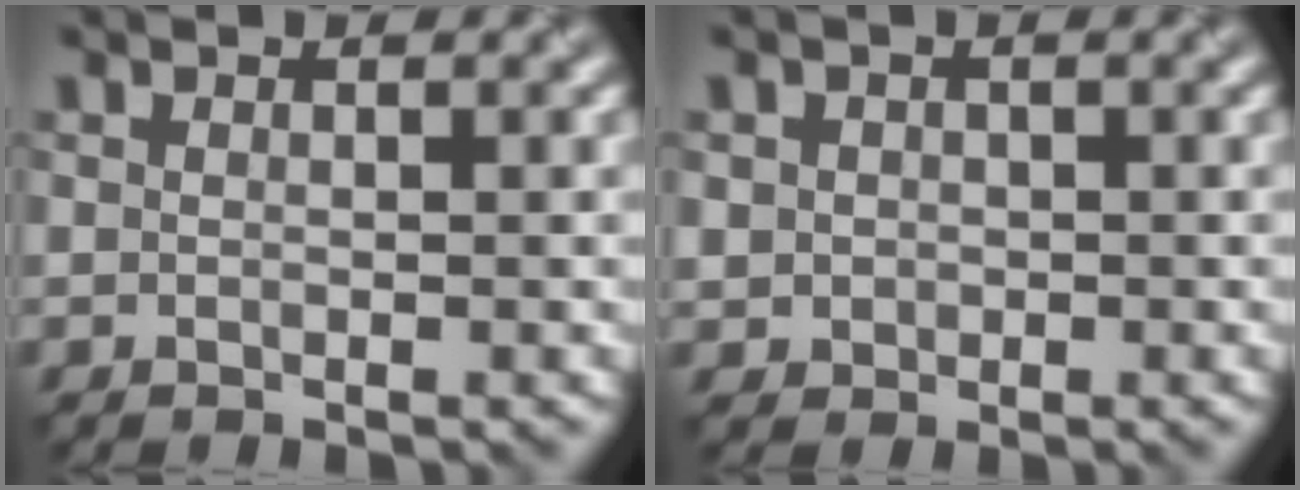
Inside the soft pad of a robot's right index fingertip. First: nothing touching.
{"total": 1.3, "force": [0.1, 1.3, 0.1], "torque": [0.010, -0.004, 0.005]}